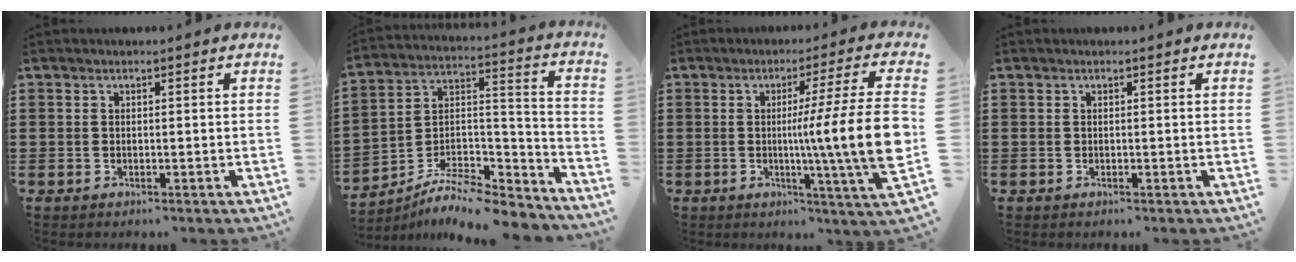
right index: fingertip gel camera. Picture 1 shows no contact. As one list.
[{"total": 8.6, "force": [-7.4, 2.7, 3.6], "torque": [-0.068, 0.014, -0.144]}, {"total": 13.8, "force": [-0.7, -0.4, 13.8], "torque": [-0.216, -0.025, -0.024]}, {"total": 0.0}]